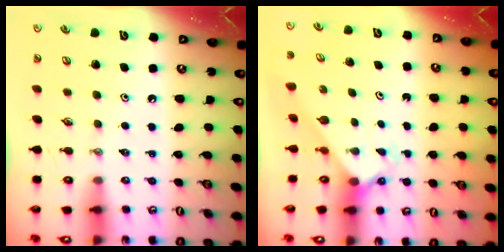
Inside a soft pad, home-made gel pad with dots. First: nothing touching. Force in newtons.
{"total": 2.0, "press": 2.0, "slide": 0.2}